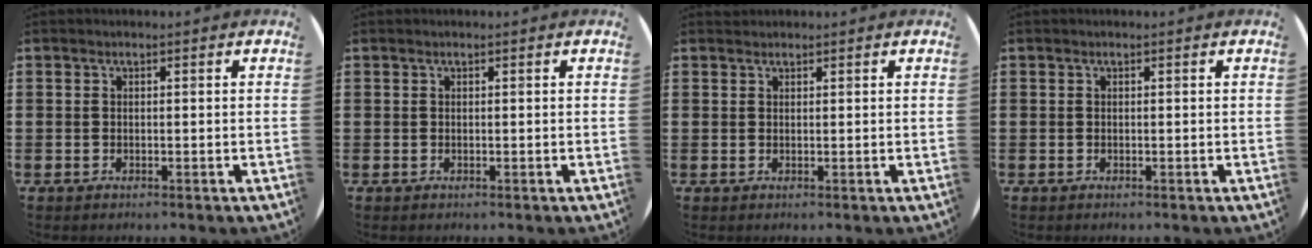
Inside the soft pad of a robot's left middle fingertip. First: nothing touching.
{"total": 0.0}
{"total": 0.7, "force": [0.6, 0.2, -0.2], "torque": [0.012, 0.002, 0.010]}
{"total": 0.0}